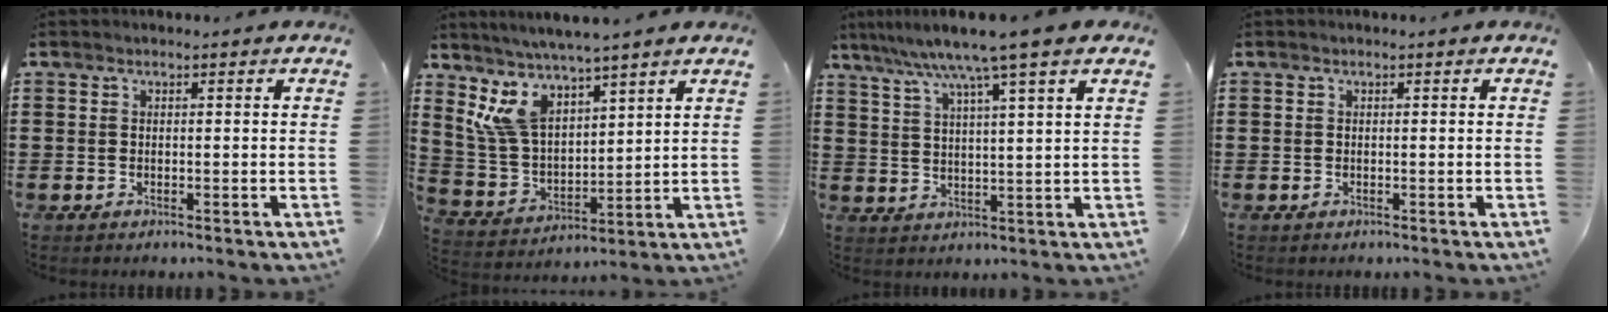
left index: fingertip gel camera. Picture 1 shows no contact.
{"total": 9.1, "force": [6.5, 3.6, 5.3], "torque": [-0.139, -0.021, 0.120]}
{"total": 7.8, "force": [5.9, -0.9, 5.1], "torque": [-0.117, -0.025, 0.096]}
{"total": 0.0}